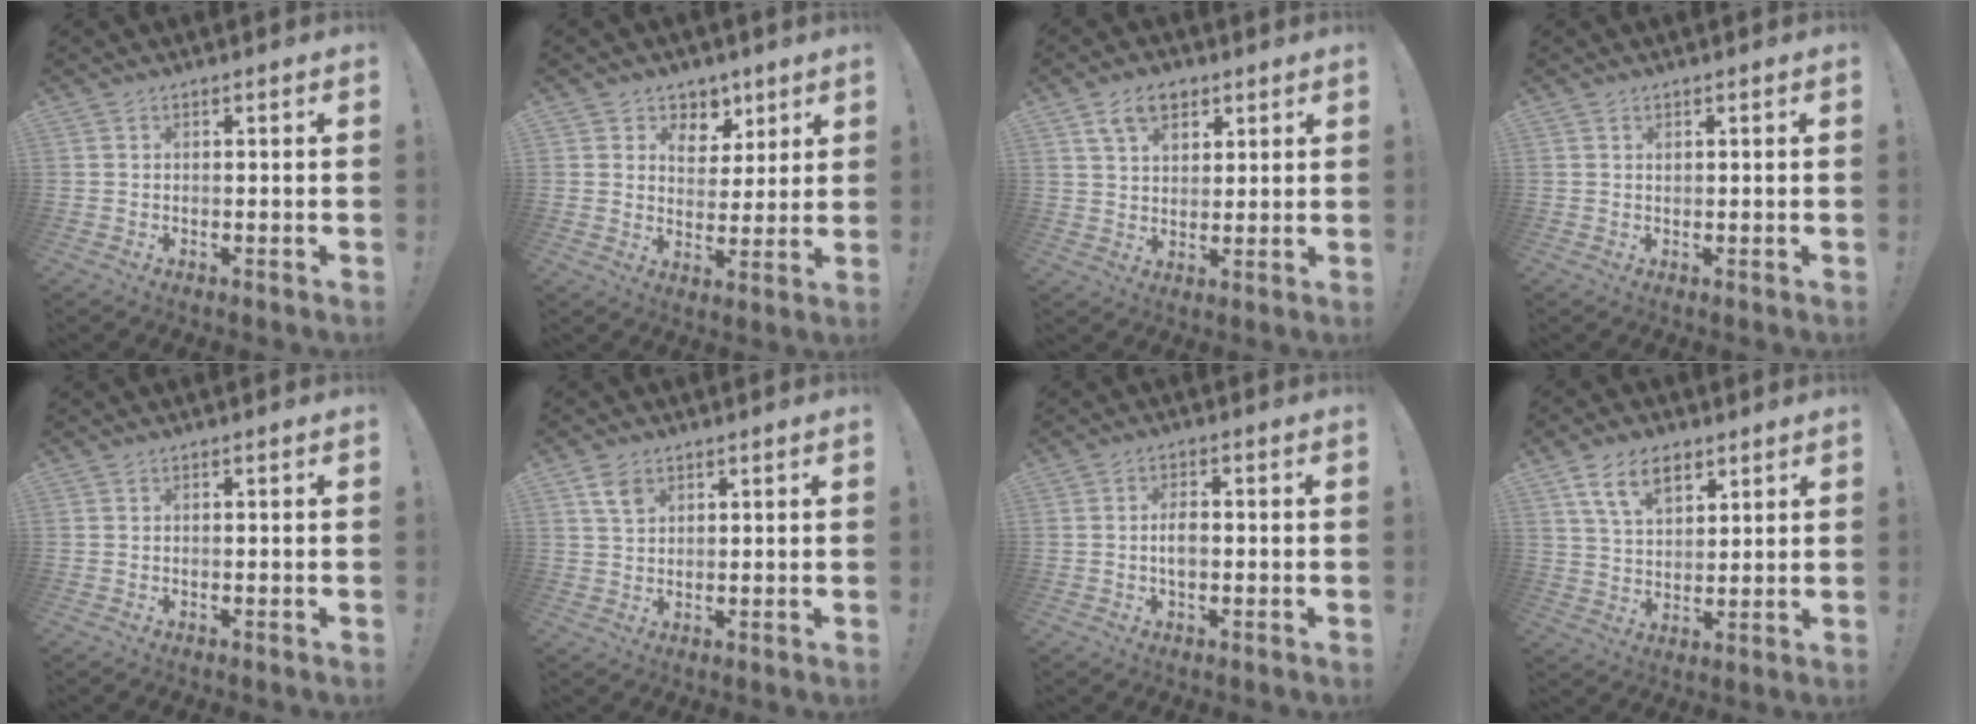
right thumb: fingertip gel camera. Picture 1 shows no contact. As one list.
[{"total": 7.3, "force": [3.8, 6.2, 1.0], "torque": [-0.010, -0.034, 0.076]}, {"total": 8.7, "force": [4.7, 5.8, 4.5], "torque": [-0.078, -0.007, 0.090]}, {"total": 0.6, "force": [0.3, 0.4, 0.3], "torque": [-0.002, -0.001, 0.006]}, {"total": 0.0}, {"total": 4.7, "force": [2.6, 2.9, 2.7], "torque": [-0.040, -0.009, 0.048]}, {"total": 3.5, "force": [-0.4, 1.8, 3.0], "torque": [-0.049, -0.001, -0.014]}, {"total": 11.2, "force": [6.2, 6.6, 6.5], "torque": [-0.110, -0.012, 0.119]}]